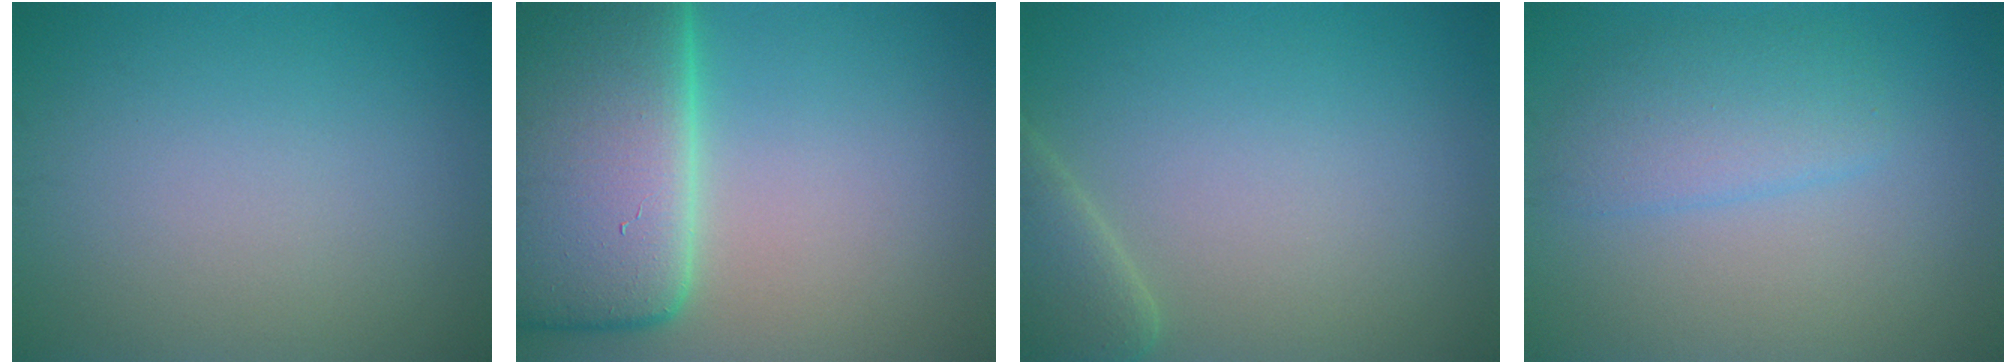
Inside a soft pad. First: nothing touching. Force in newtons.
{"total": 16.6, "press": 16.6, "slide": 1.6}
{"total": 3.2, "press": 3.2, "slide": 0.3}
{"total": 3.1, "press": 3.1, "slide": 0.1}